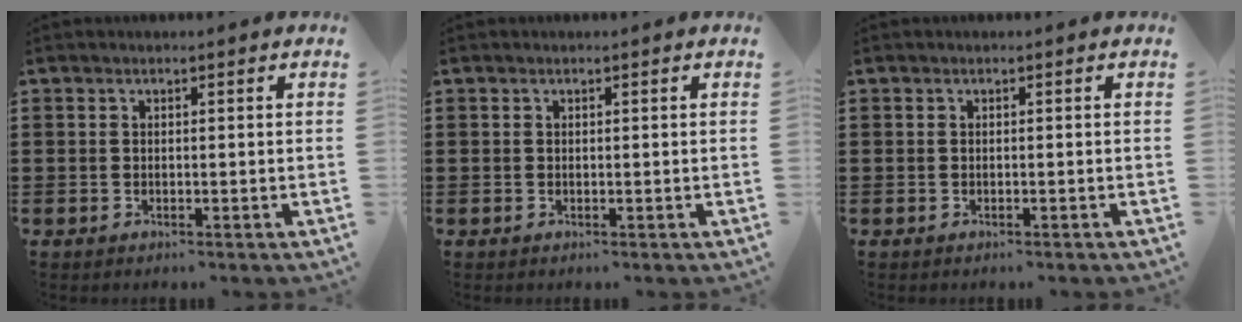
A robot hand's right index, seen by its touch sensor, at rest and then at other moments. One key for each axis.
{"total": 0.0}
{"total": 0.0}